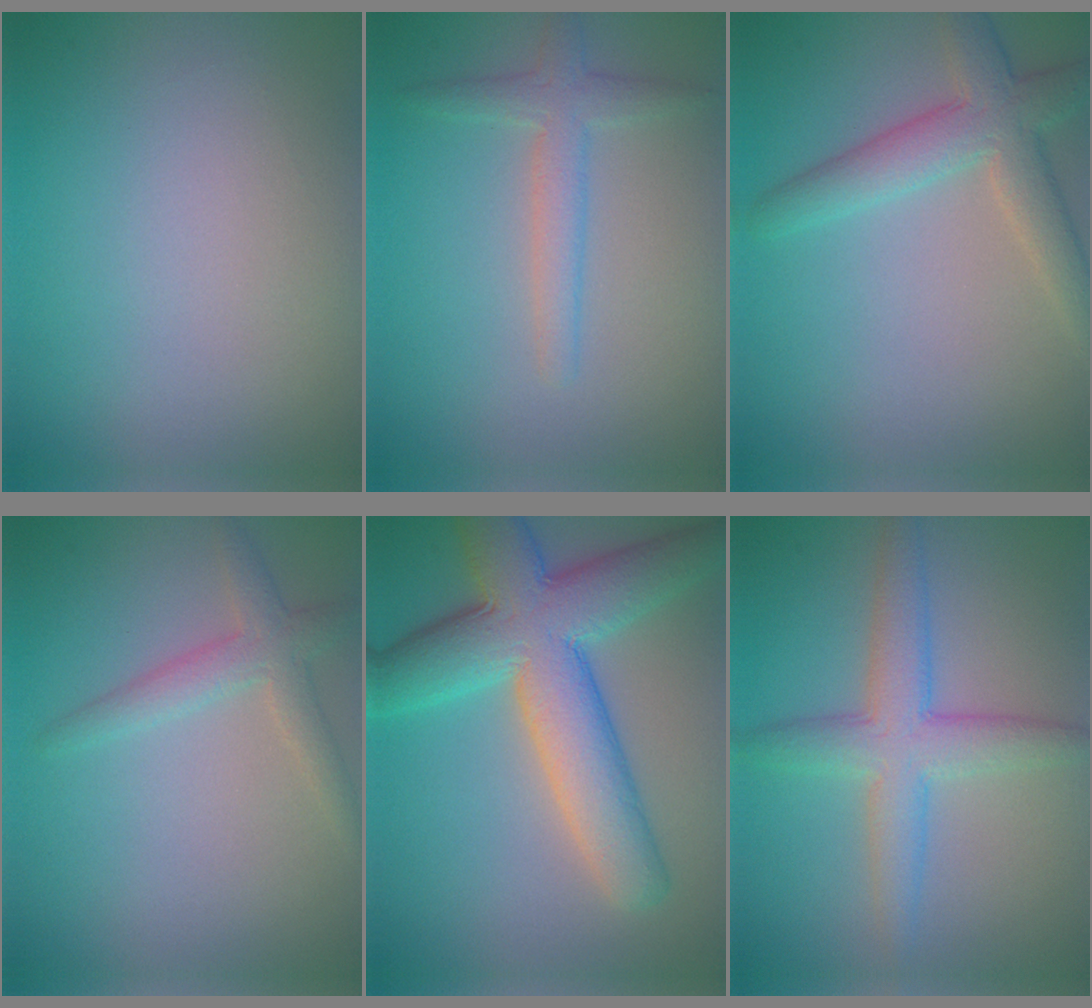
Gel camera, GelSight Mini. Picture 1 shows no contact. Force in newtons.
{"total": 2.7, "press": 2.7, "slide": 0.1}
{"total": 4.8, "press": 4.8, "slide": 0.3}
{"total": 2.6, "press": 2.6, "slide": 0.1}
{"total": 10.0, "press": 10.0, "slide": 0.7}
{"total": 4.8, "press": 4.8, "slide": 0.1}